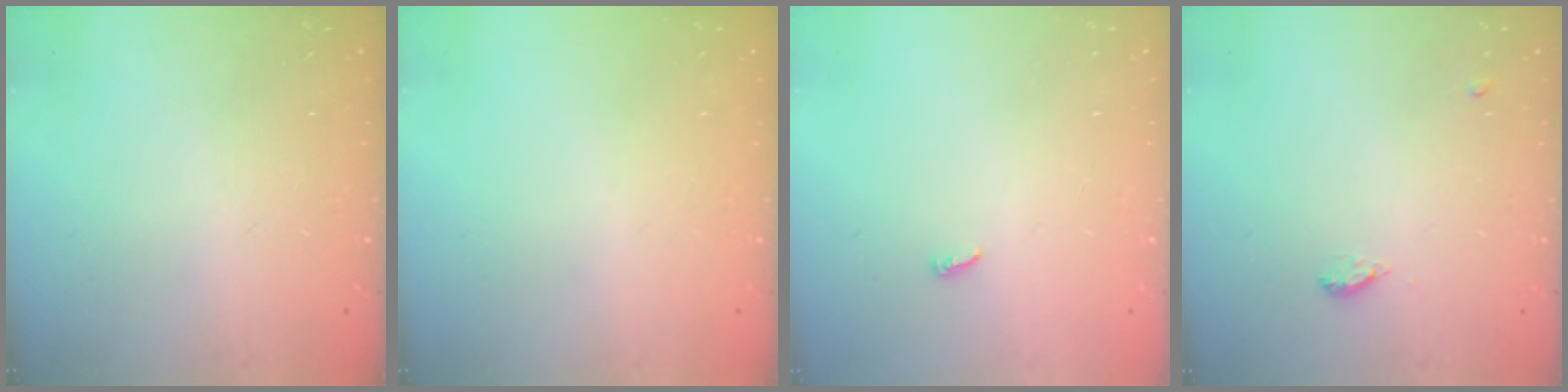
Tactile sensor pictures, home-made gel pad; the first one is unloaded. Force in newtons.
{"total": 0.0}
{"total": 3.6, "press": 3.6, "slide": 0.4}
{"total": 8.1, "press": 5.6, "slide": 5.8}